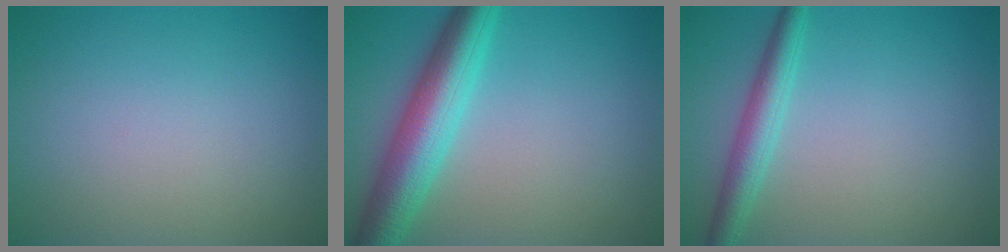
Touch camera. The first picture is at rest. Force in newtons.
{"total": 6.8, "press": 6.8, "slide": 0.1}
{"total": 3.0, "press": 3.0, "slide": 0.1}